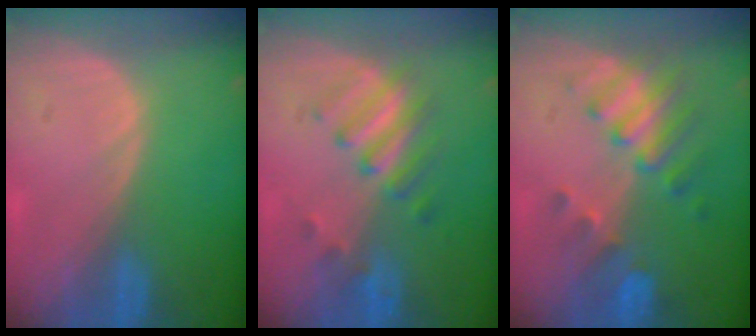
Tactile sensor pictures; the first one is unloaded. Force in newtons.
{"total": 5.4, "press": 5.3, "slide": 1.0}
{"total": 7.6, "press": 6.7, "slide": 3.6}